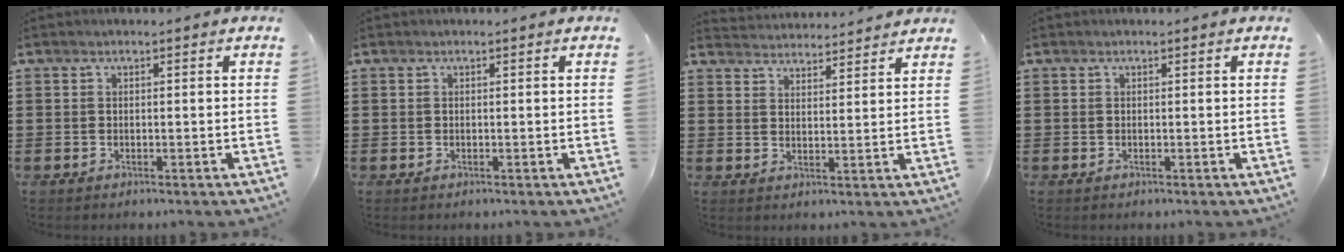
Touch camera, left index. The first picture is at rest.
{"total": 0.0}
{"total": 3.3, "force": [3.3, -0.1, -0.4], "torque": [-0.004, -0.017, 0.060]}
{"total": 0.0}